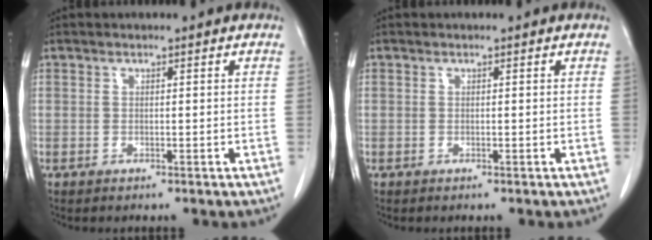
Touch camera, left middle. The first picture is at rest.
{"total": 0.0}